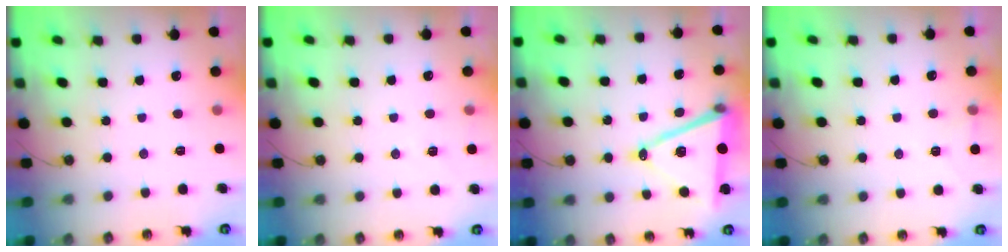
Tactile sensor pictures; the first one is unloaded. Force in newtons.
{"total": 5.8, "press": 4.8, "slide": 3.3}
{"total": 15.1, "press": 14.6, "slide": 3.7}
{"total": 5.1, "press": 2.5, "slide": 4.4}